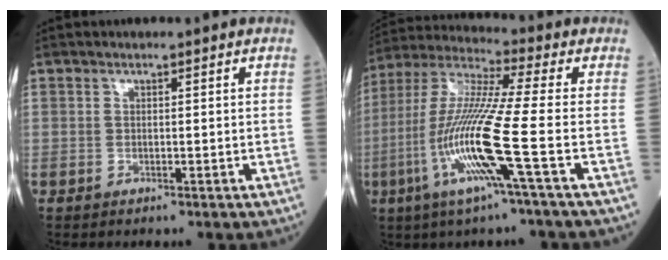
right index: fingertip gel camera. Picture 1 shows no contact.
{"total": 15.2, "force": [-4.9, -1.1, 14.3], "torque": [-0.300, -0.016, -0.106]}